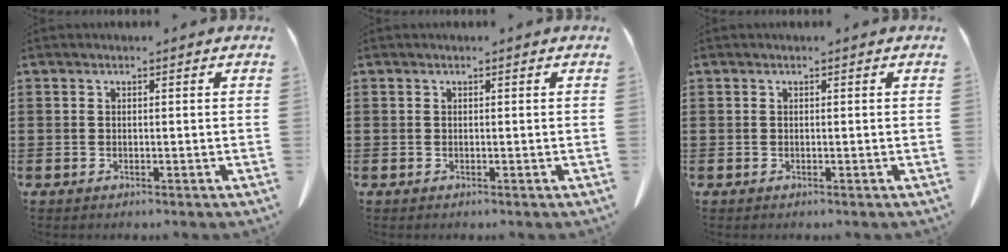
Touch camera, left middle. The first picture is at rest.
{"total": 0.0}
{"total": 0.0}